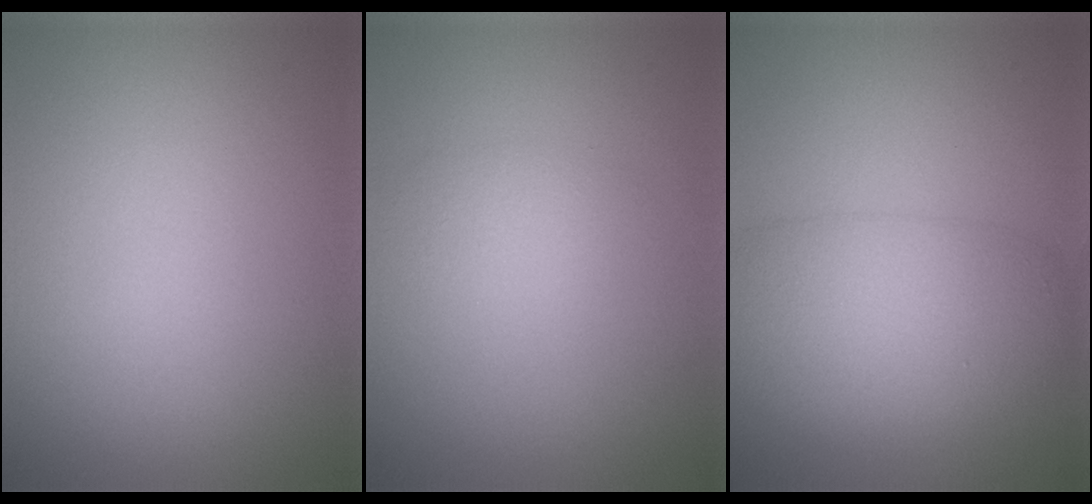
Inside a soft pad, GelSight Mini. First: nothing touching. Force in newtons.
{"total": 1.5, "press": 1.5, "slide": 0.0}
{"total": 7.1, "press": 7.1, "slide": 0.1}